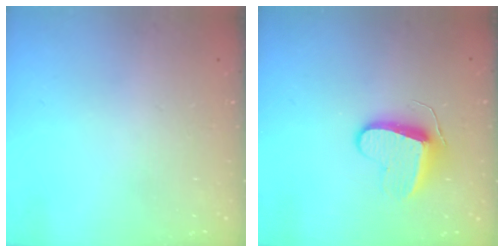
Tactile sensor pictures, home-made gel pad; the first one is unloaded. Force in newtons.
{"total": 9.2, "press": 9.2, "slide": 0.4}